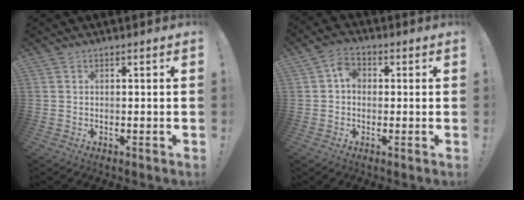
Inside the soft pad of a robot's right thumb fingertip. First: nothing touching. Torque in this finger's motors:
{"motor_torque": [0.21, 0.17, 0.64, 0.11, 0.03]}